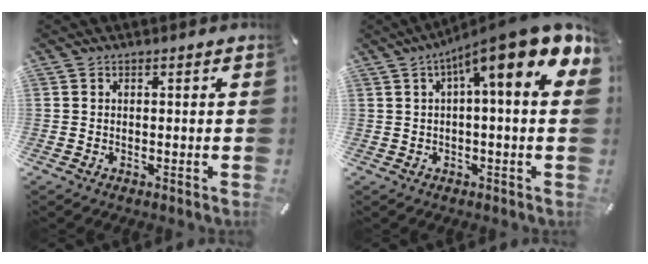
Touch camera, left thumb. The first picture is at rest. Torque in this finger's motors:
{"motor_torque": [1.44, 1.88, 2.32, -0.44, 0.66]}